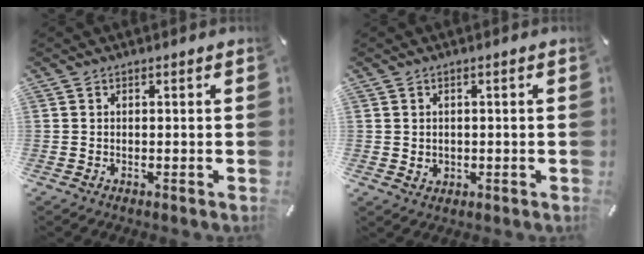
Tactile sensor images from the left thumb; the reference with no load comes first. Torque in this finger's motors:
{"motor_torque": [0.34, 0.25, 0.18, -0.19, 0.00]}